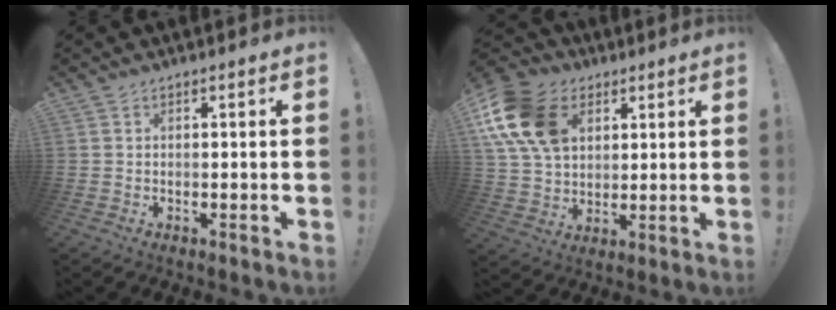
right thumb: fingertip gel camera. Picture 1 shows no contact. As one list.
[{"total": 18.7, "force": [6.8, 13.6, 10.9], "torque": [-0.203, -0.016, 0.134]}]